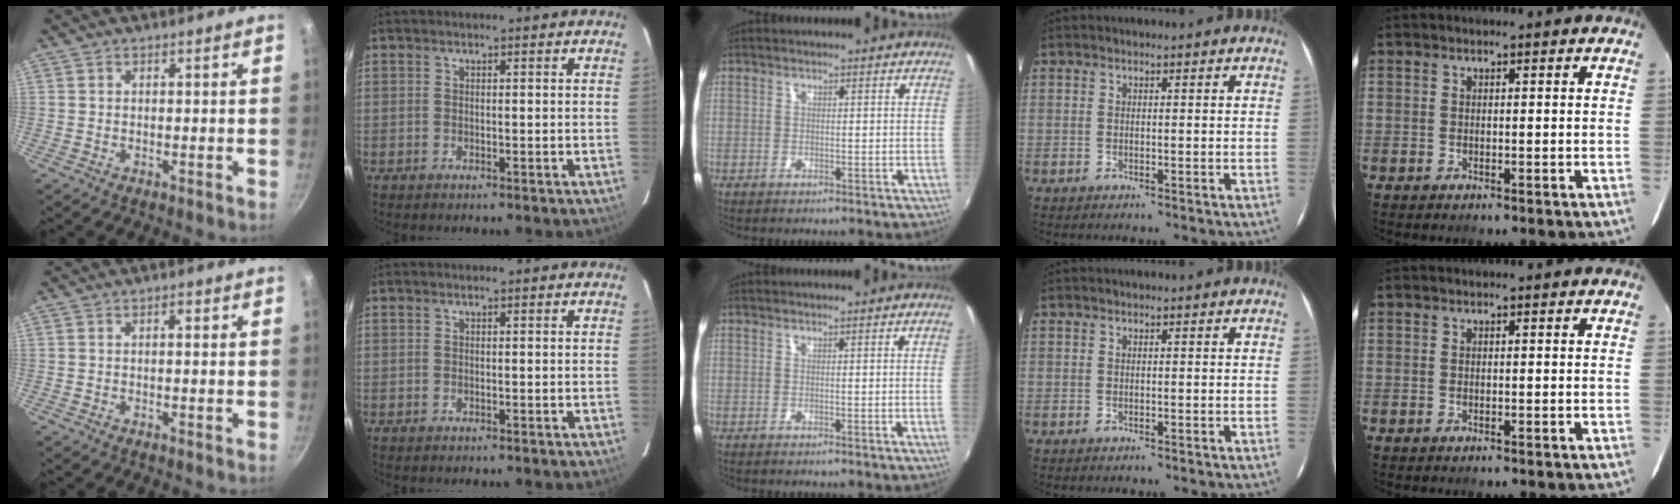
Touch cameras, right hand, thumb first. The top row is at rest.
{"thumb": {"total": 1.1, "force": [0.1, 0.5, 1.0], "torque": [-0.017, 0.004, 0.001]}, "middle": {"total": 1.5, "force": [0.1, -0.9, 1.2], "torque": [-0.008, -0.012, 0.003]}}